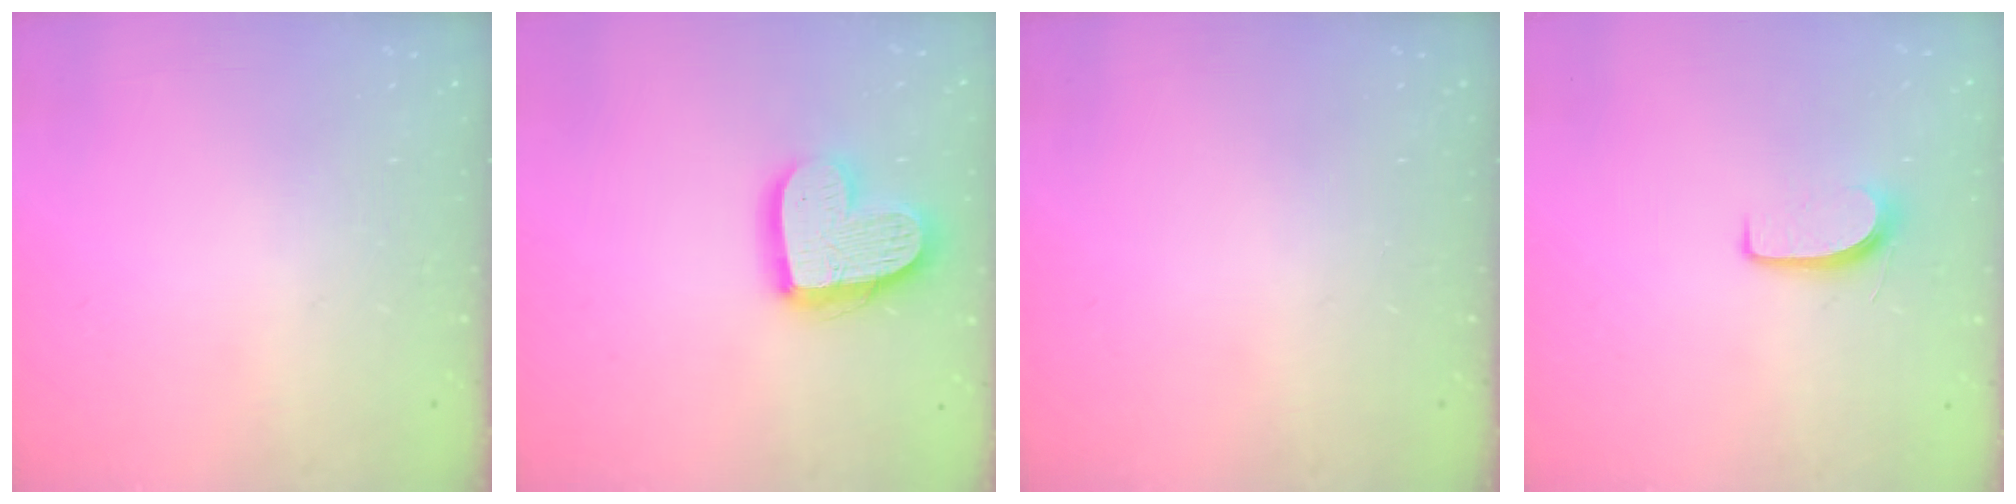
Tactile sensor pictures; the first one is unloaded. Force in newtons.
{"total": 16.2, "press": 16.2, "slide": 1.1}
{"total": 0.0}
{"total": 6.1, "press": 6.1, "slide": 0.6}